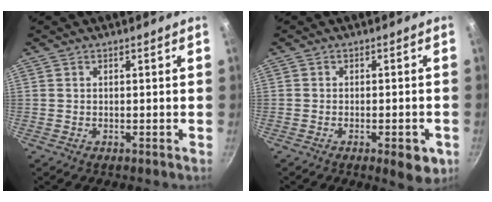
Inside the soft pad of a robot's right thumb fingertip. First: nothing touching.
{"total": 6.2, "force": [-2.6, 2.5, 5.0], "torque": [-0.044, 0.011, -0.029]}